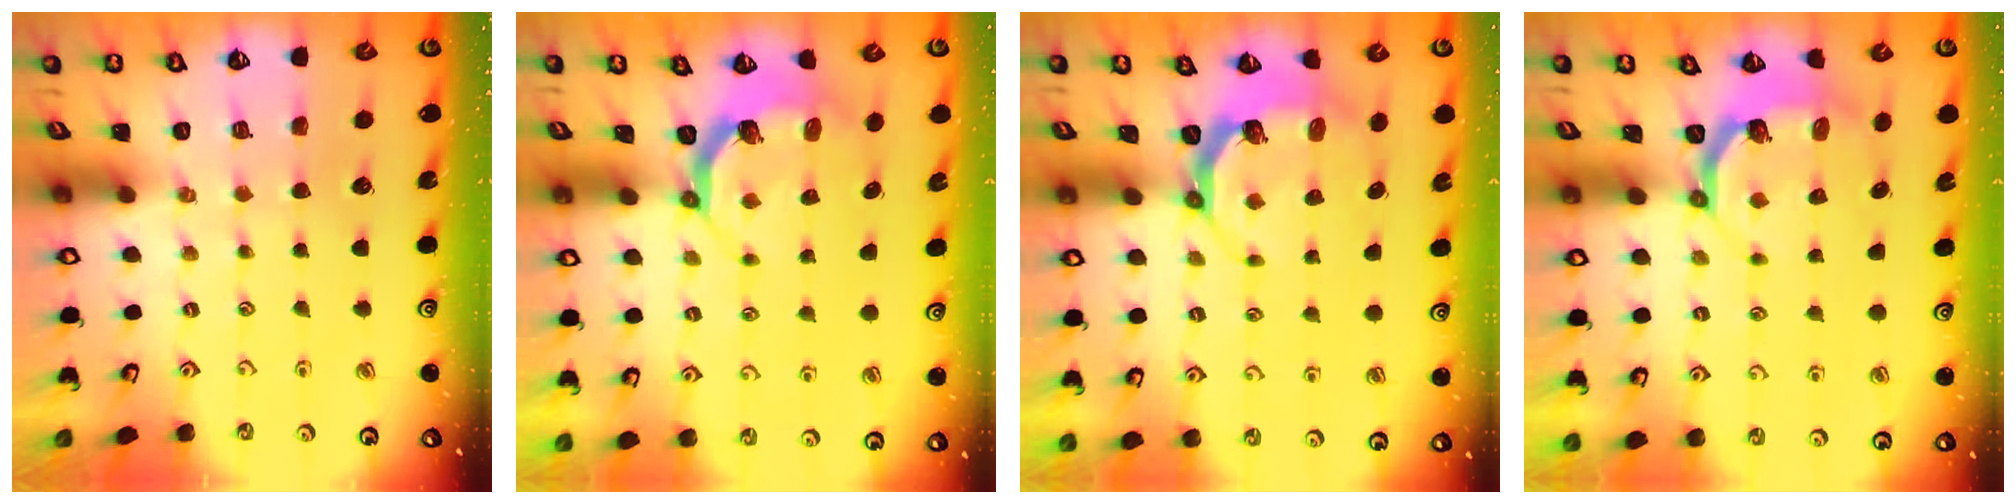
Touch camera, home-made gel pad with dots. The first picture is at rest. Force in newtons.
{"total": 5.2, "press": 4.0, "slide": 3.4}
{"total": 5.7, "press": 4.6, "slide": 3.3}
{"total": 4.6, "press": 3.5, "slide": 3.0}